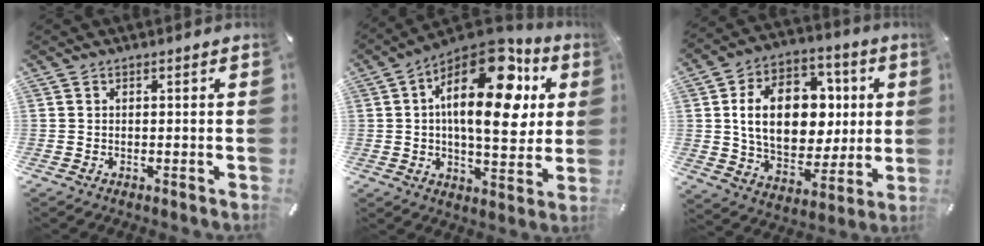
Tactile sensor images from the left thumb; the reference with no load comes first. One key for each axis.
{"total": 22.5, "fx": 8.0, "fy": 11.5, "fz": 17.6, "tx": -0.281, "ty": -0.043, "tz": 0.127}
{"total": 18.6, "fx": 2.6, "fy": 13.6, "fz": 12.4, "tx": -0.210, "ty": 0.001, "tz": 0.054}